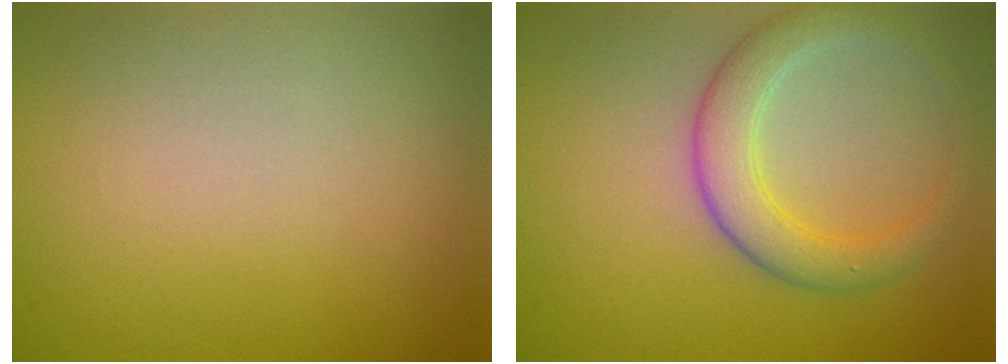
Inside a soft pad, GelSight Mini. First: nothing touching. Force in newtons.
{"total": 4.1, "press": 4.1, "slide": 0.2}